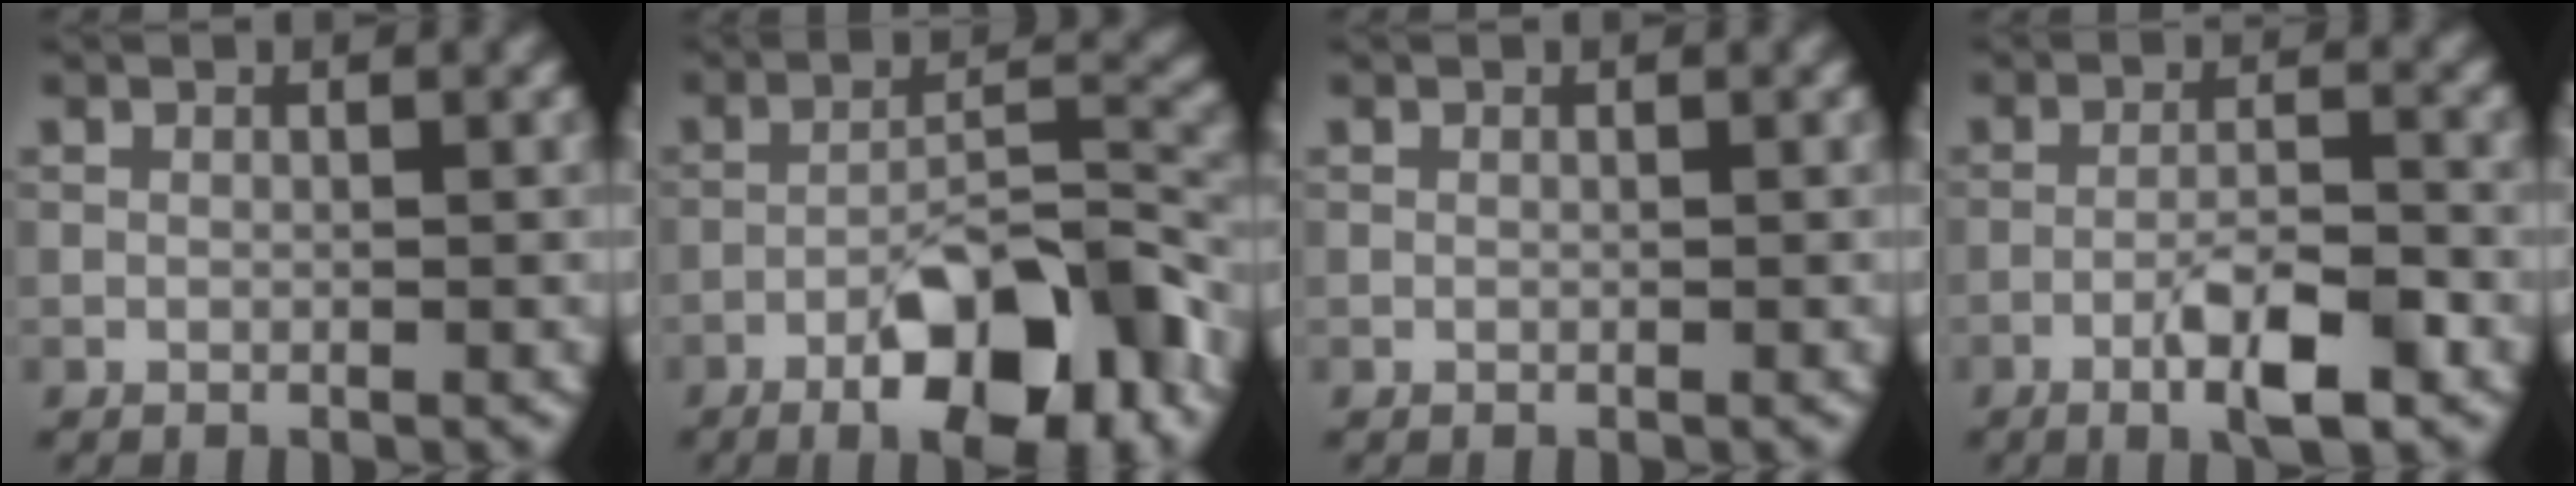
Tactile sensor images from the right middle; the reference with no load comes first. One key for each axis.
{"total": 10.1, "fx": -5.9, "fy": 3.1, "fz": 7.6, "tx": -0.115, "ty": 0.014, "tz": -0.097}
{"total": 0.0}
{"total": 5.1, "fx": -2.7, "fy": 1.1, "fz": 4.2, "tx": -0.077, "ty": 0.004, "tz": -0.049}